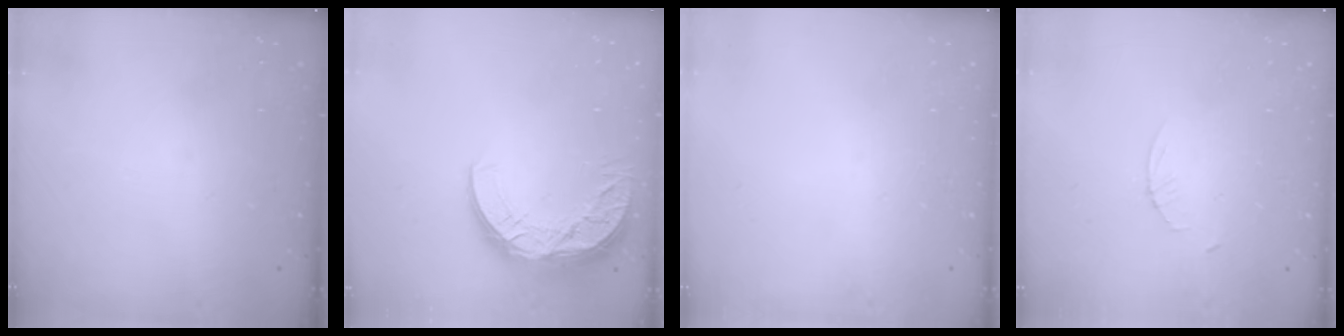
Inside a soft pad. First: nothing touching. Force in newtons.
{"total": 11.3, "press": 11.2, "slide": 0.9}
{"total": 0.0}
{"total": 2.3, "press": 2.3, "slide": 0.3}